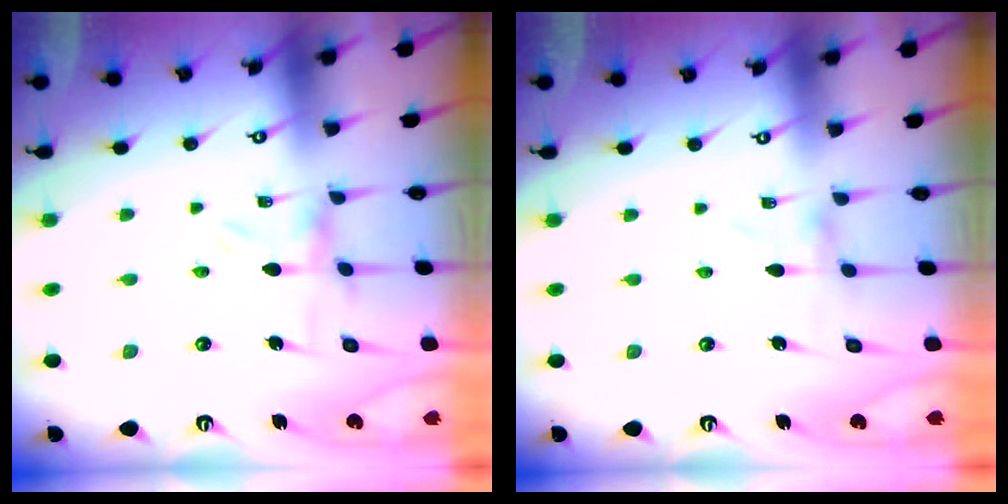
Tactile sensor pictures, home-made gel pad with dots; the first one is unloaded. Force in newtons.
{"total": 0.6, "press": 0.6, "slide": 0.1}